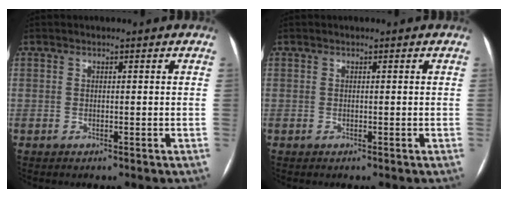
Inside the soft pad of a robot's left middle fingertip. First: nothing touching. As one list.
[{"total": 0.0}]